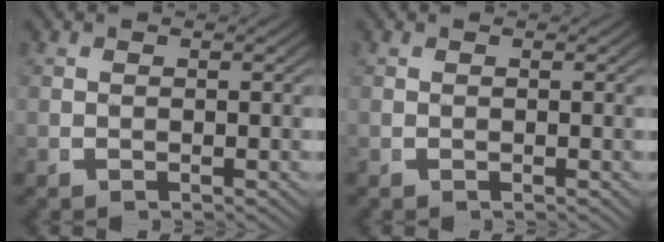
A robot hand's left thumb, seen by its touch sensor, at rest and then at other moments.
{"total": 0.0}